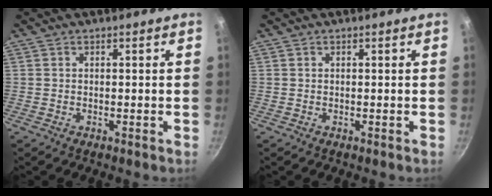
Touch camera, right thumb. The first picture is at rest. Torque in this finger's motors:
{"motor_torque": [0.00, 0.00, -0.13, 0.17, 0.00]}